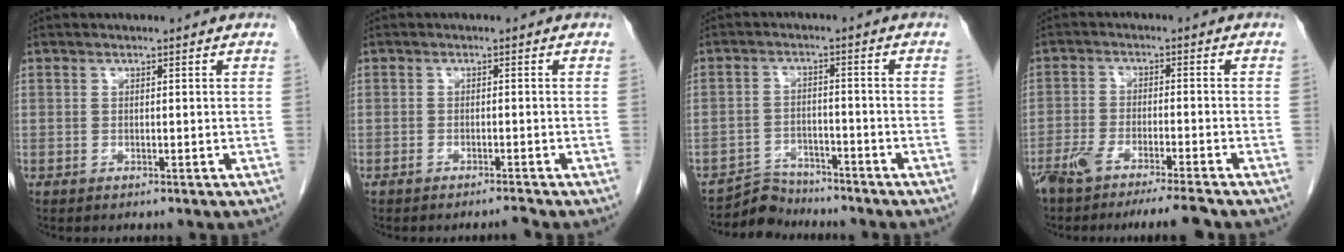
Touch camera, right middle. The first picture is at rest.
{"total": 1.2, "force": [-1.1, -0.2, 0.4], "torque": [-0.007, -0.002, -0.018]}
{"total": 4.9, "force": [-4.6, 1.3, -1.1], "torque": [0.018, 0.003, -0.082]}
{"total": 9.5, "force": [-8.0, -0.2, 5.1], "torque": [-0.075, -0.013, -0.129]}